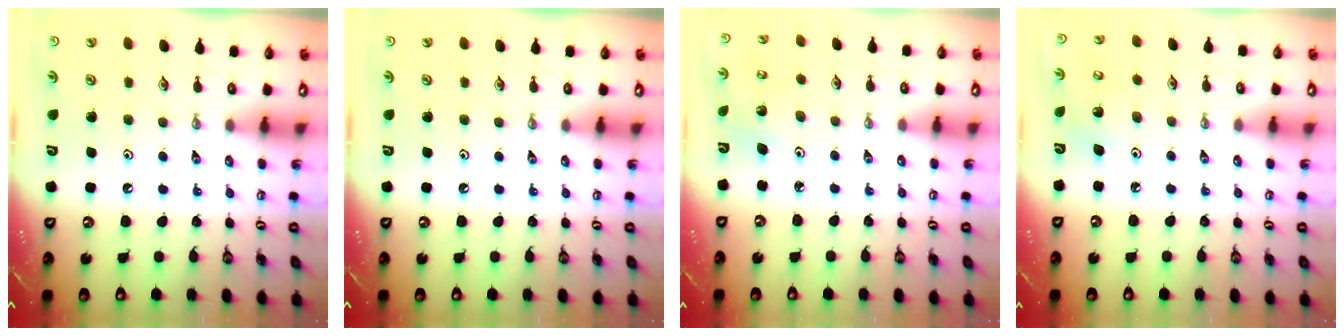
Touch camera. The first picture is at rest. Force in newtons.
{"total": 0.0}
{"total": 2.3, "press": 2.3, "slide": 0.2}
{"total": 5.5, "press": 5.5, "slide": 0.4}